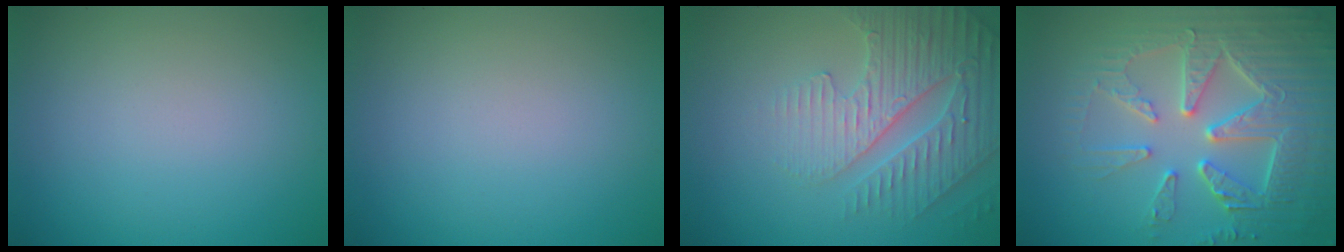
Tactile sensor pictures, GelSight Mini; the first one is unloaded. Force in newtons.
{"total": 0.0}
{"total": 4.5, "press": 4.3, "slide": 1.2}
{"total": 7.5, "press": 6.1, "slide": 4.3}